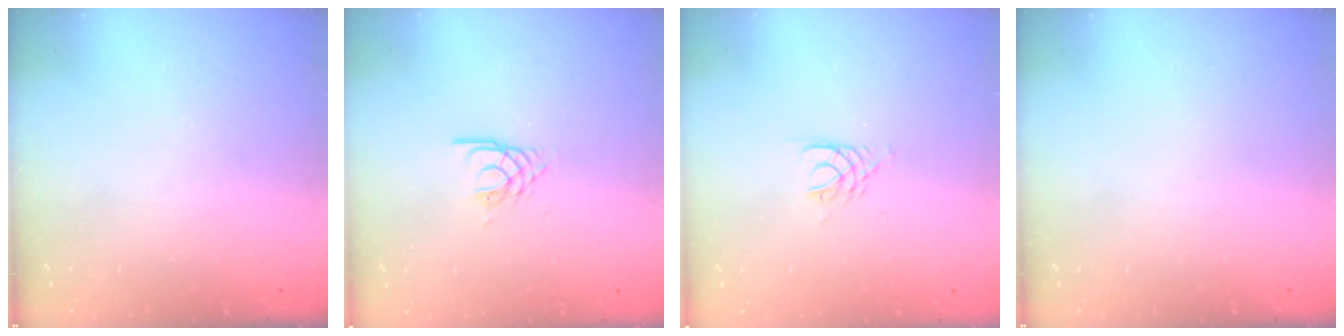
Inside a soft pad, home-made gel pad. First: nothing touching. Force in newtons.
{"total": 2.5, "press": 2.4, "slide": 0.4}
{"total": 3.0, "press": 2.9, "slide": 0.4}
{"total": 0.0}